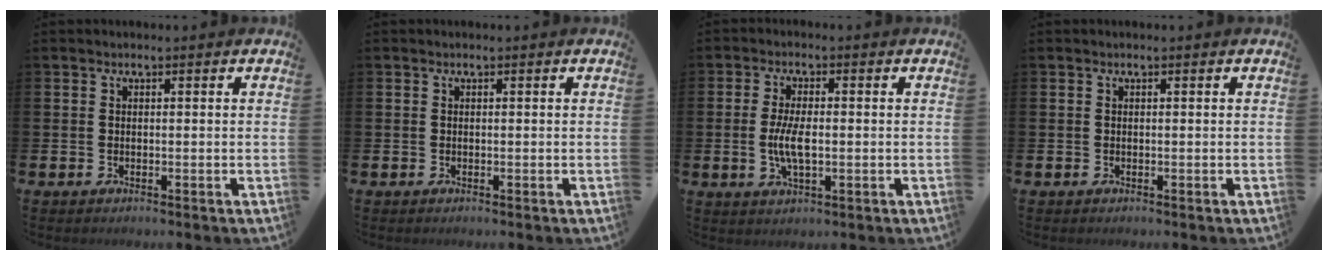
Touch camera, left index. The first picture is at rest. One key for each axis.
{"total": 0.0}
{"total": 4.9, "fx": -0.4, "fy": 2.0, "fz": 4.5, "tx": -0.091, "ty": -0.002, "tz": -0.013}
{"total": 0.0}